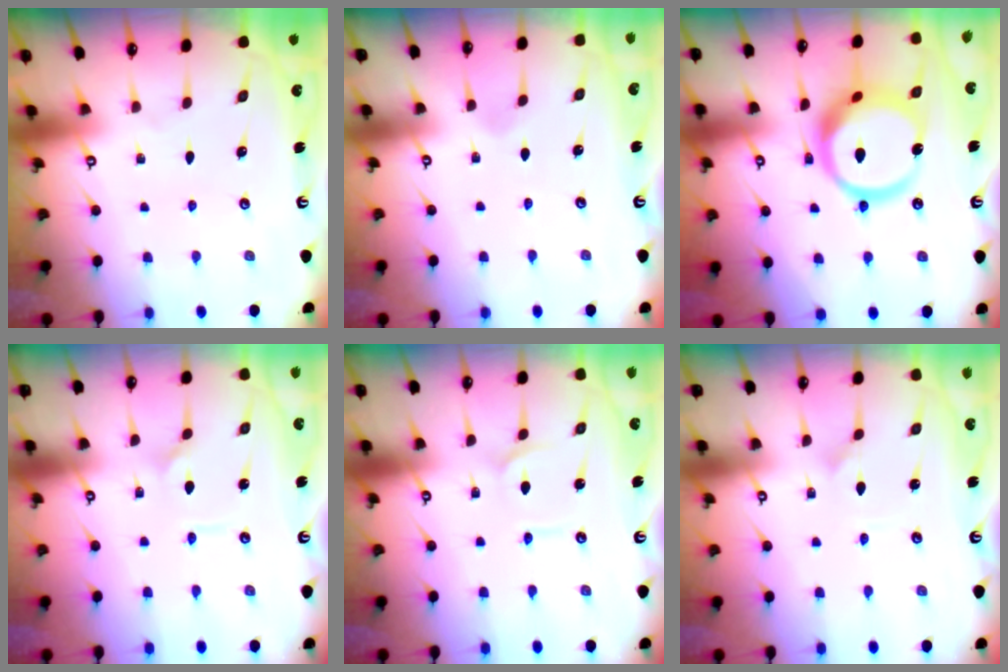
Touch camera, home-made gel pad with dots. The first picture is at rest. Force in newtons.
{"total": 0.9, "press": 0.9, "slide": 0.2}
{"total": 15.9, "press": 15.9, "slide": 1.4}
{"total": 2.6, "press": 2.6, "slide": 0.3}
{"total": 2.4, "press": 2.4, "slide": 0.2}
{"total": 1.6, "press": 1.6, "slide": 0.0}